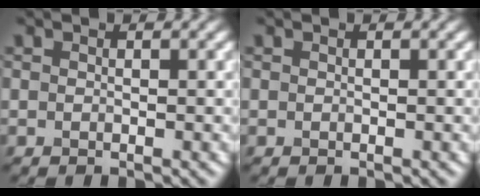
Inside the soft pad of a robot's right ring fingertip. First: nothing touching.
{"total": 0.0}